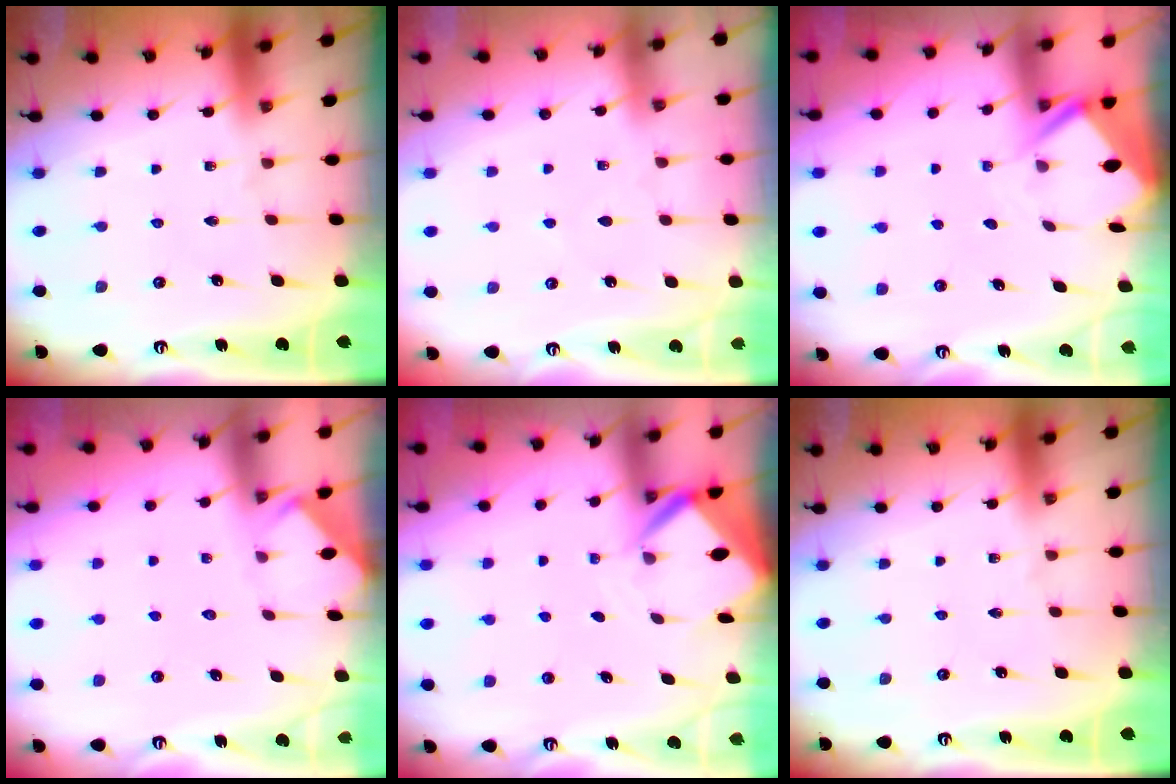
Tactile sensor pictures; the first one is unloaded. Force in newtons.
{"total": 3.9, "press": 3.9, "slide": 0.4}
{"total": 3.4, "press": 3.4, "slide": 0.3}
{"total": 2.7, "press": 2.6, "slide": 0.4}
{"total": 3.4, "press": 3.4, "slide": 0.2}
{"total": 0.0}